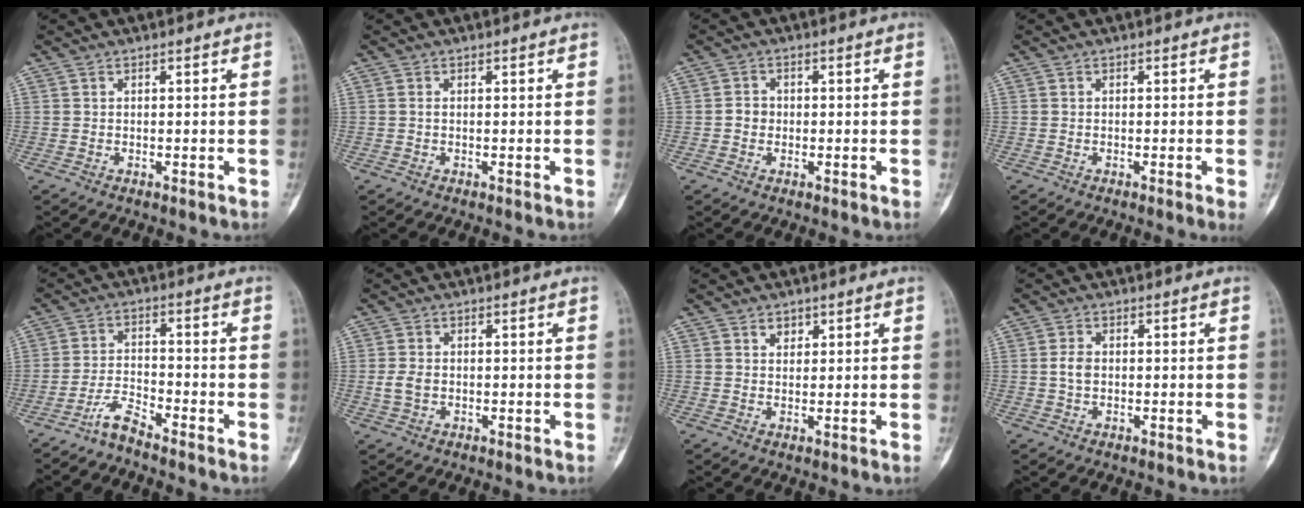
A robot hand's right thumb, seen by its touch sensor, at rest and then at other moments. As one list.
[{"total": 0.0}, {"total": 2.3, "force": [-0.3, 2.1, 1.0], "torque": [-0.006, 0.007, -0.009]}, {"total": 1.0, "force": [-0.4, -0.2, 0.9], "torque": [-0.018, -0.002, -0.006]}, {"total": 4.2, "force": [-3.8, 0.4, 1.7], "torque": [-0.035, 0.024, -0.080]}, {"total": 3.0, "force": [-0.3, 2.1, 2.0], "torque": [-0.043, 0.004, -0.007]}, {"total": 1.9, "force": [1.2, 1.4, 0.7], "torque": [0.003, -0.006, 0.017]}, {"total": 2.6, "force": [0.0, 1.7, 1.9], "torque": [-0.036, 0.004, -0.001]}]